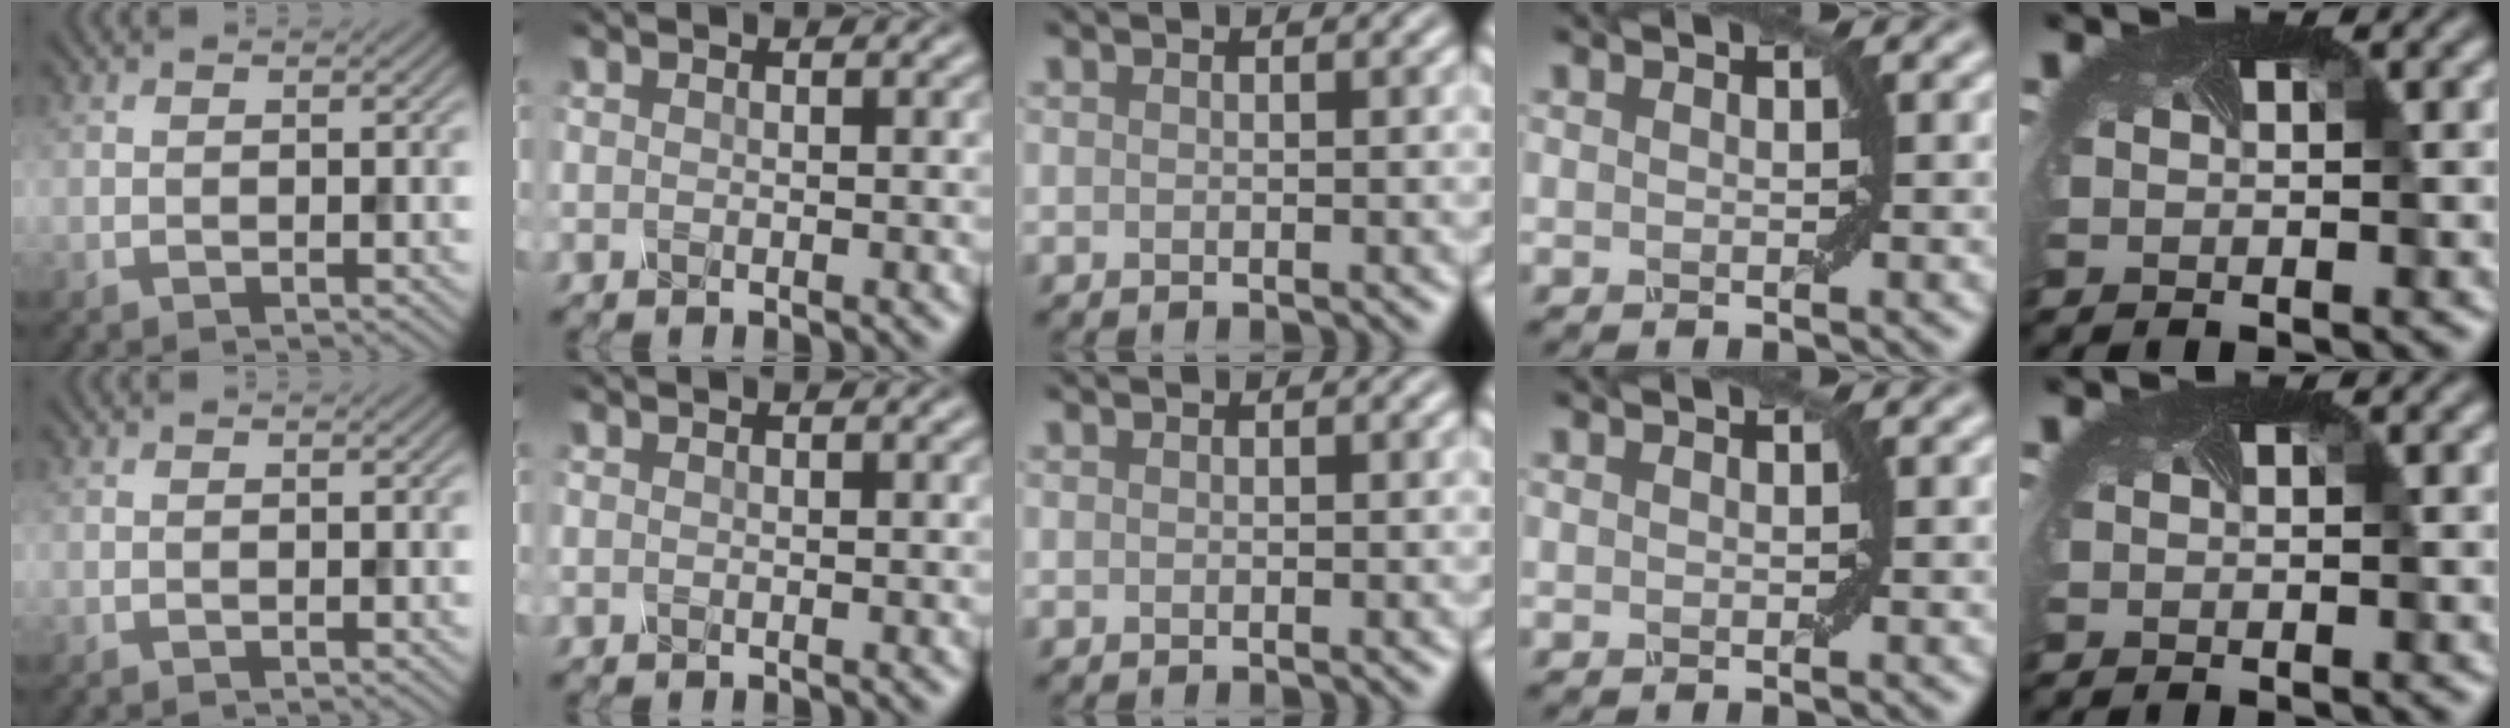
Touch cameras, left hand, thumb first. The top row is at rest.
{}